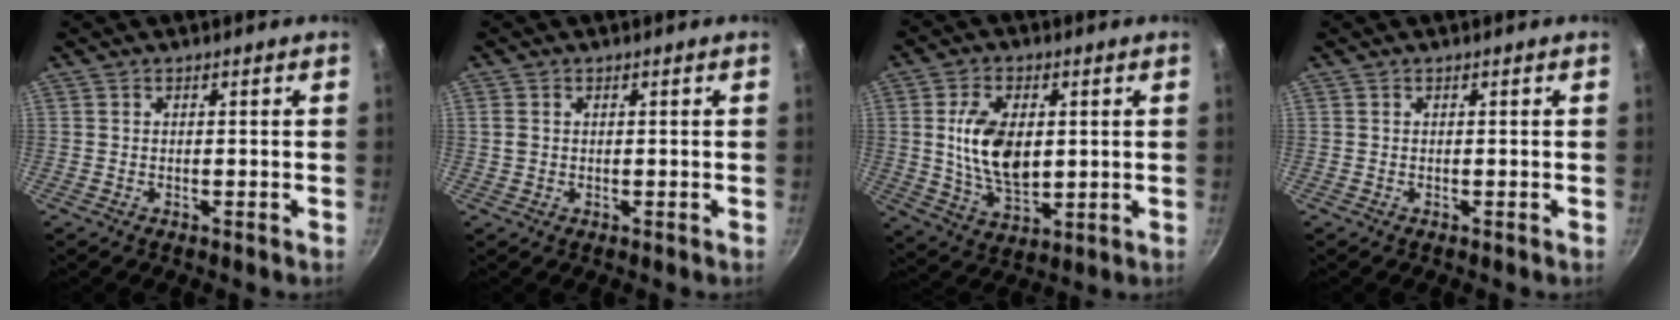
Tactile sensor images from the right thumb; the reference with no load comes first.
{"total": 1.9, "force": [0.3, 1.6, 1.0], "torque": [-0.016, 0.002, 0.006]}
{"total": 12.8, "force": [1.5, 7.6, 10.2], "torque": [-0.170, -0.011, 0.032]}
{"total": 0.0}